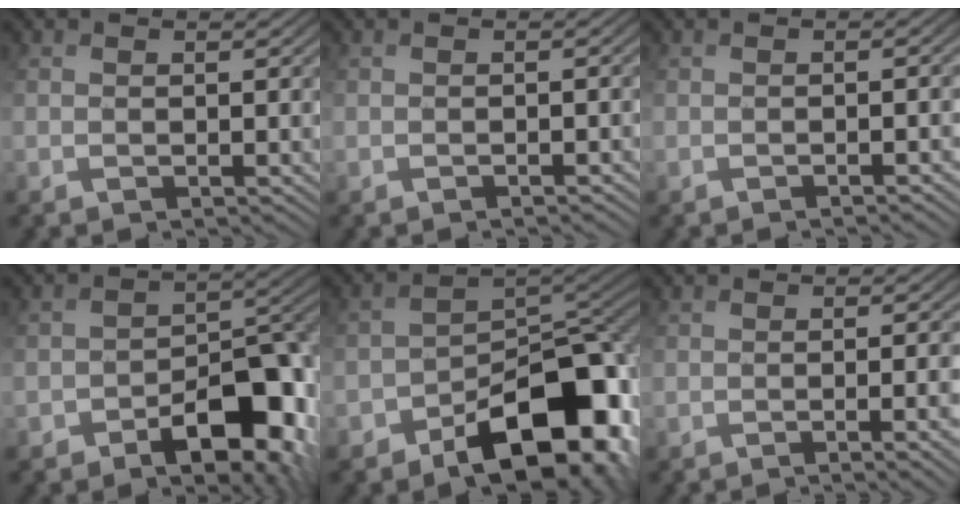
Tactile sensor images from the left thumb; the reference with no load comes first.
{"total": 1.5, "force": [-1.3, 0.3, 0.7], "torque": [-0.004, 0.006, -0.006]}
{"total": 2.8, "force": [-1.6, 0.7, 2.2], "torque": [-0.011, 0.008, -0.004]}
{"total": 10.6, "force": [-5.5, 5.9, 6.8], "torque": [-0.084, -0.009, -0.083]}
{"total": 14.2, "force": [-7.4, 7.7, 9.3], "torque": [-0.116, -0.016, -0.108]}
{"total": 5.7, "force": [-2.0, 1.7, 5.0], "torque": [-0.050, 0.003, -0.003]}